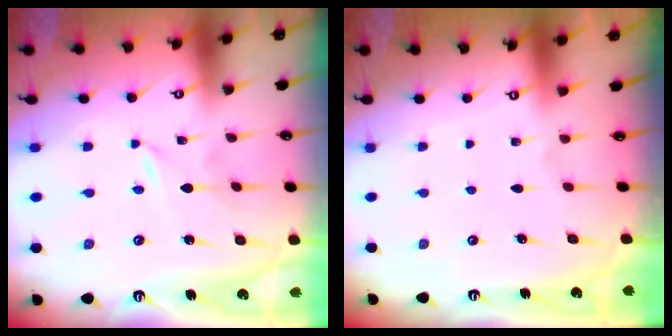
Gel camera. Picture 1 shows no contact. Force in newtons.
{"total": 0.0}